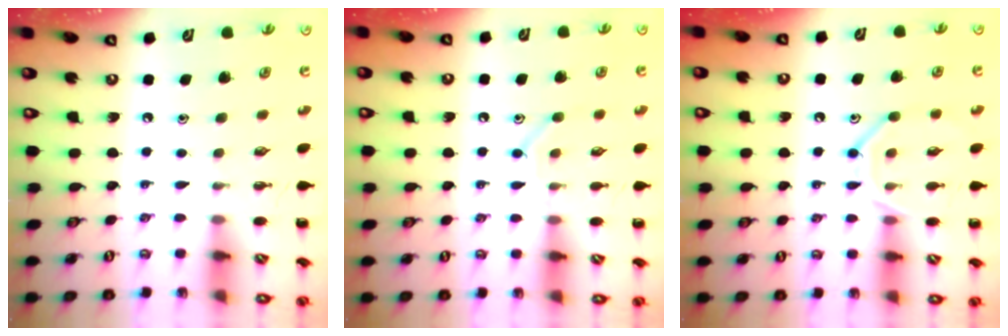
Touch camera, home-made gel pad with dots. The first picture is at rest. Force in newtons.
{"total": 8.4, "press": 8.2, "slide": 1.5}
{"total": 10.8, "press": 10.8, "slide": 0.9}